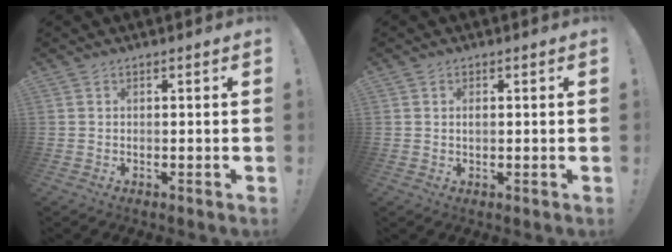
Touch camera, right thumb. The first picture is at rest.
{"total": 1.0, "force": [0.0, 0.7, 0.7], "torque": [-0.014, 0.003, -0.001]}